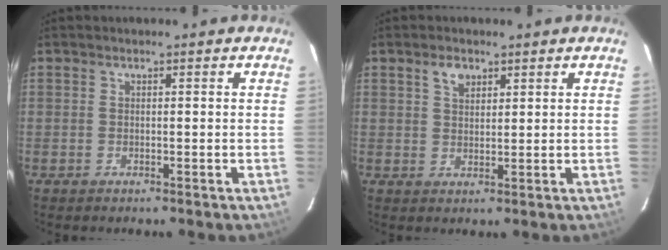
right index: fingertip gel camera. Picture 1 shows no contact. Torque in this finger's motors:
{"motor_torque": [0.01, 0.00, 0.02, 0.01]}